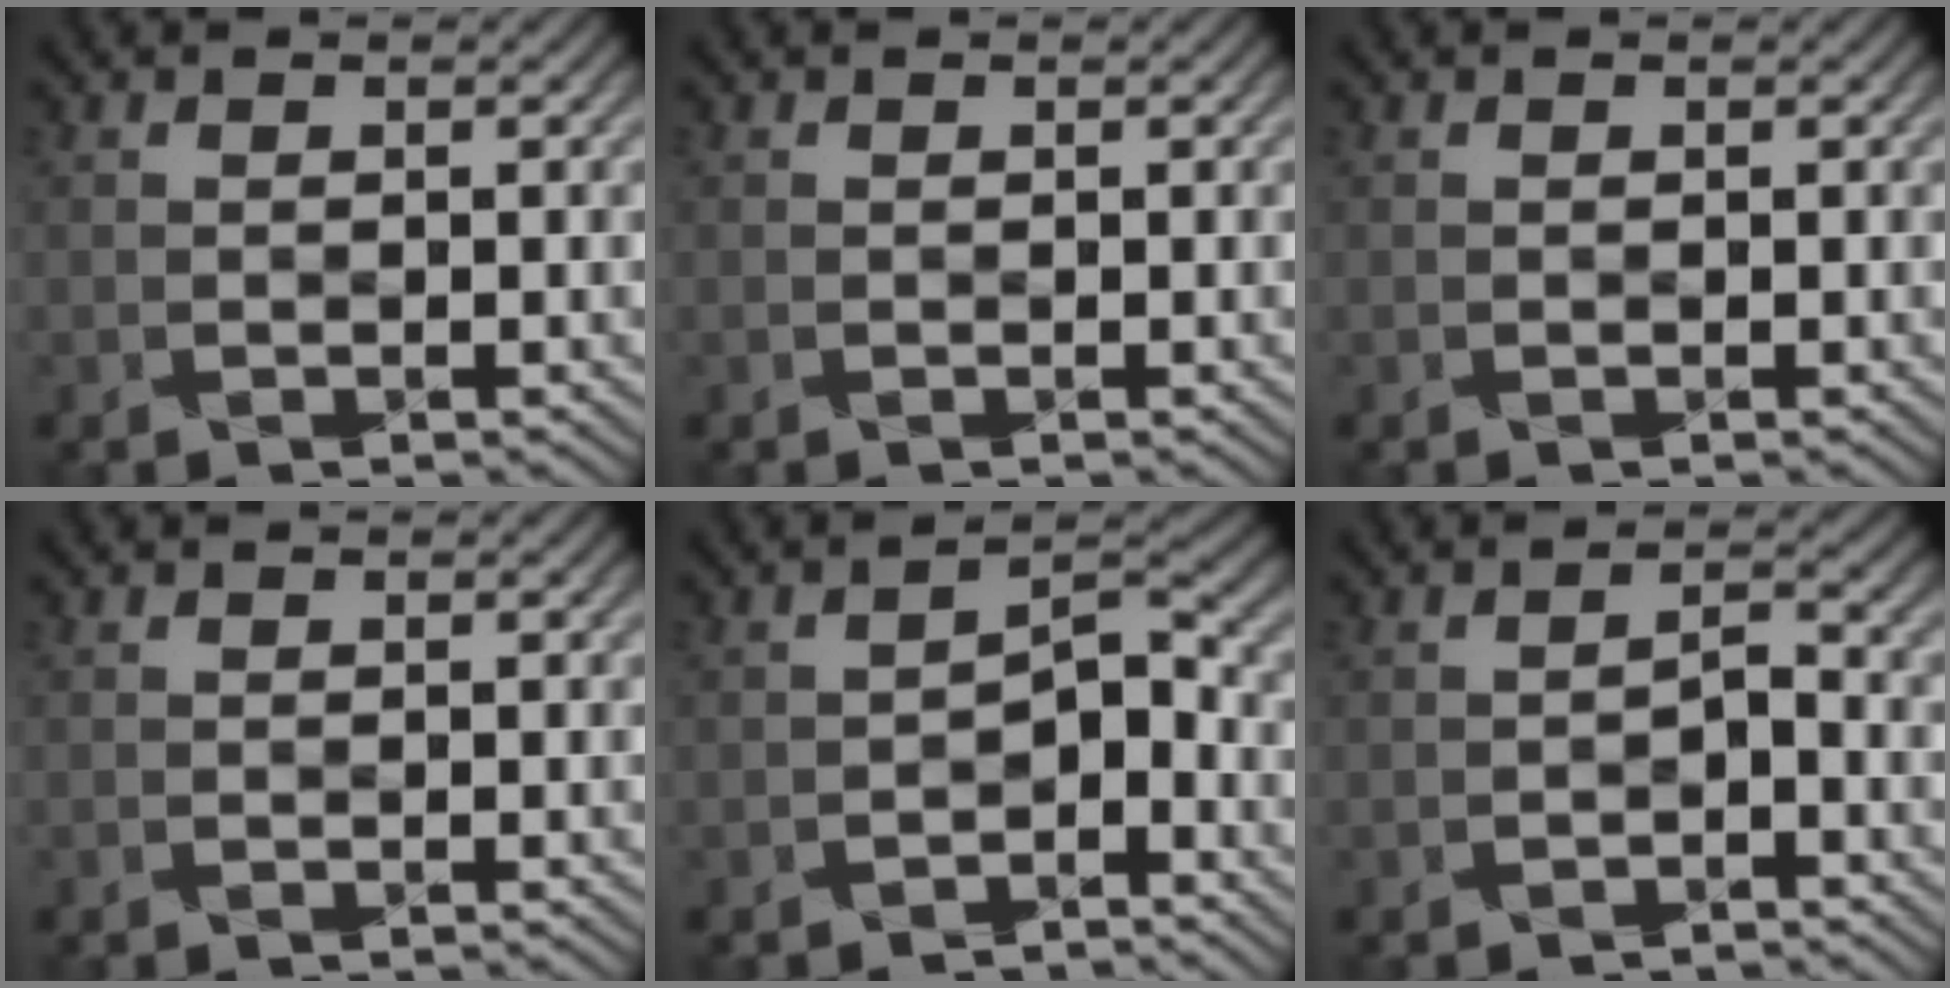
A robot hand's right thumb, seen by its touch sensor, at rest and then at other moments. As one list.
[{"total": 0.0}, {"total": 0.0}, {"total": 0.0}, {"total": 3.1, "force": [-2.1, 1.2, 2.0], "torque": [-0.028, 0.013, -0.039]}, {"total": 1.4, "force": [-1.2, 0.1, 0.7], "torque": [-0.010, 0.009, -0.023]}]